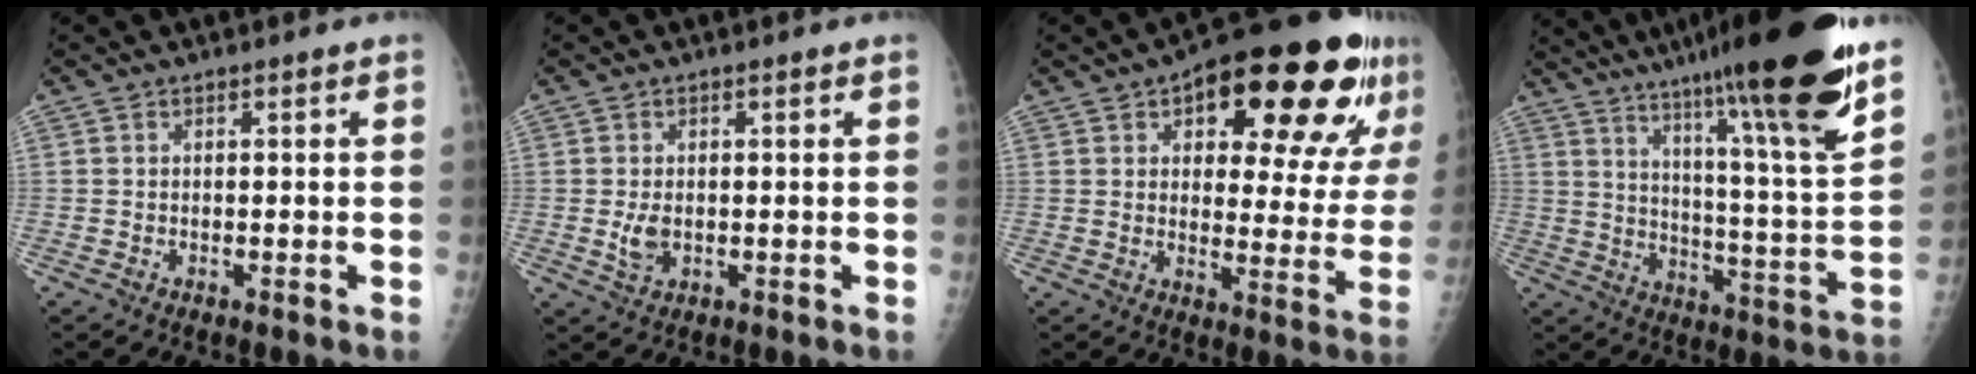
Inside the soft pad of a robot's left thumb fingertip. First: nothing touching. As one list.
[{"total": 3.1, "force": [-0.2, 2.0, 2.3], "torque": [-0.044, -0.006, 0.001]}, {"total": 24.7, "force": [12.6, 9.6, 19.0], "torque": [-0.220, -0.010, 0.175]}, {"total": 25.5, "force": [18.0, 1.5, 18.0], "torque": [-0.263, -0.076, 0.272]}]